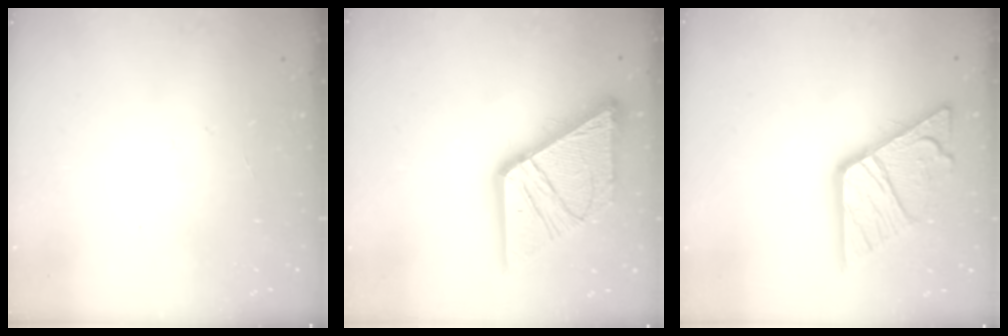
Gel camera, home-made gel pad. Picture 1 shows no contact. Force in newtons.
{"total": 26.1, "press": 25.9, "slide": 3.2}
{"total": 20.8, "press": 20.7, "slide": 2.2}